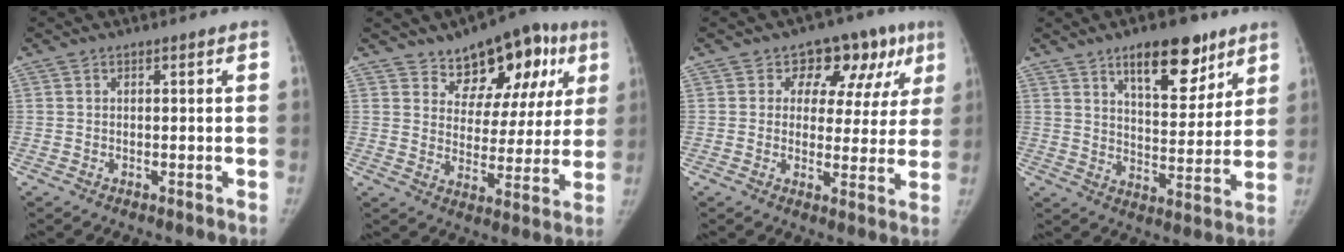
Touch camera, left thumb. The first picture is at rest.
{"total": 15.4, "force": [8.5, 9.0, 9.1], "torque": [-0.058, -0.022, 0.122]}
{"total": 12.2, "force": [5.9, 8.5, 6.4], "torque": [-0.007, -0.007, 0.066]}
{"total": 14.0, "force": [8.7, 6.0, 9.1], "torque": [-0.092, -0.046, 0.135]}